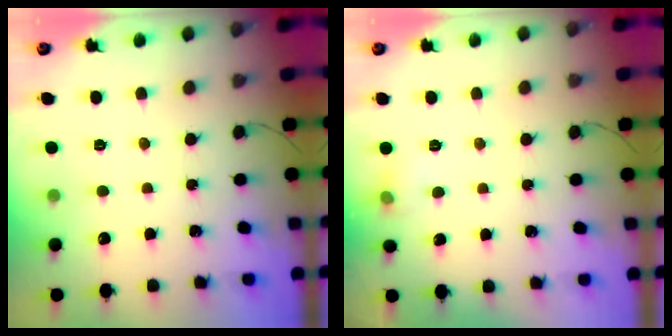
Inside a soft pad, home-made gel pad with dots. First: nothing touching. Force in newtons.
{"total": 5.4, "press": 5.2, "slide": 1.6}